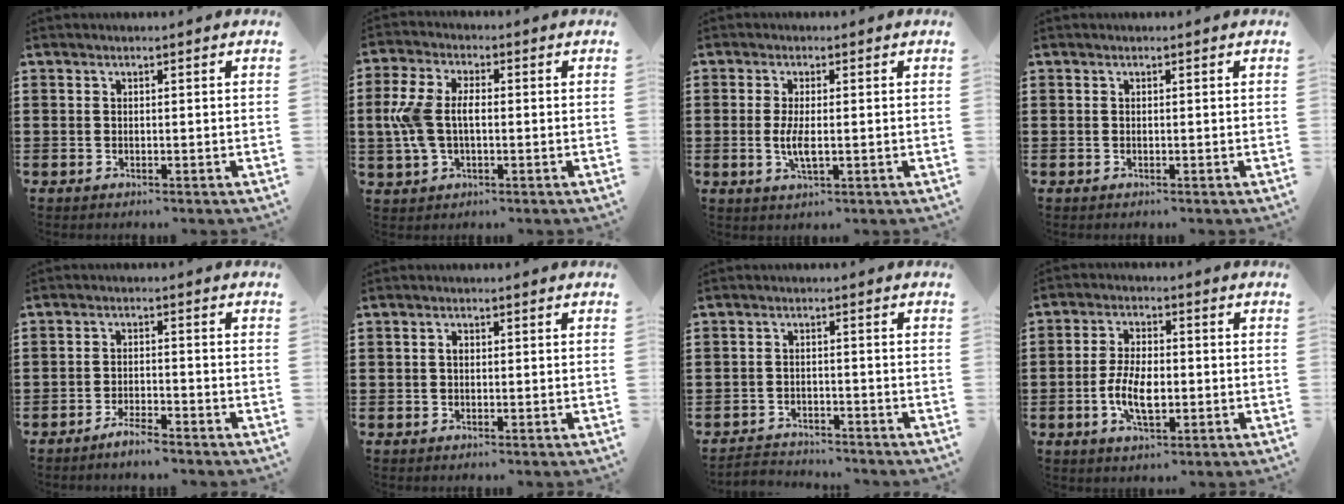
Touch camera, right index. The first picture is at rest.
{"total": 7.0, "force": [-0.2, 4.0, 5.8], "torque": [-0.154, -0.003, -0.015]}
{"total": 3.8, "force": [-0.4, 1.0, 3.6], "torque": [-0.078, -0.006, -0.012]}
{"total": 0.0}
{"total": 3.0, "force": [-2.7, 0.2, 1.1], "torque": [-0.027, 0.004, -0.055]}
{"total": 1.1, "force": [0.1, 0.7, 0.8], "torque": [-0.018, 0.003, 0.001]}
{"total": 2.6, "force": [-2.5, 0.3, -0.3], "torque": [-0.004, 0.000, -0.056]}
{"total": 6.6, "force": [-1.5, 3.1, 5.6], "torque": [-0.125, 0.000, -0.033]}